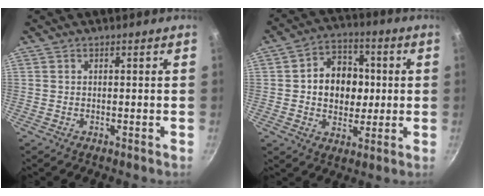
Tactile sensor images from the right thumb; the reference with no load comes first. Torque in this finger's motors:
{"motor_torque": [-0.14, 0.60, 0.09, 0.13, 0.07]}